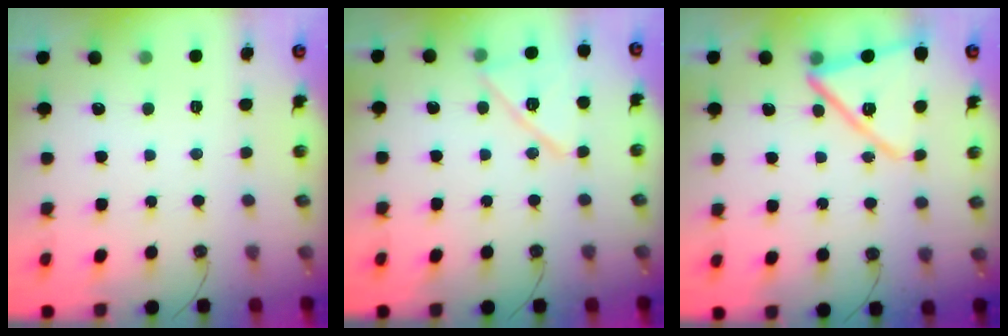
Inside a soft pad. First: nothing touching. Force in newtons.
{"total": 13.3, "press": 13.3, "slide": 0.2}
{"total": 15.0, "press": 14.9, "slide": 1.3}